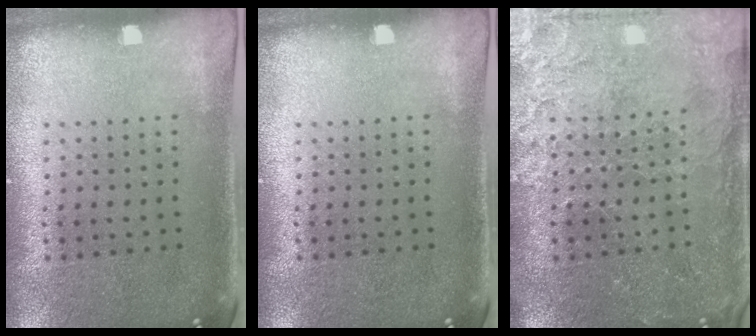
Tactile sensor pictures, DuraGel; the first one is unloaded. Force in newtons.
{"total": 0.0}
{"total": 3.6, "press": 3.3, "slide": 1.3}